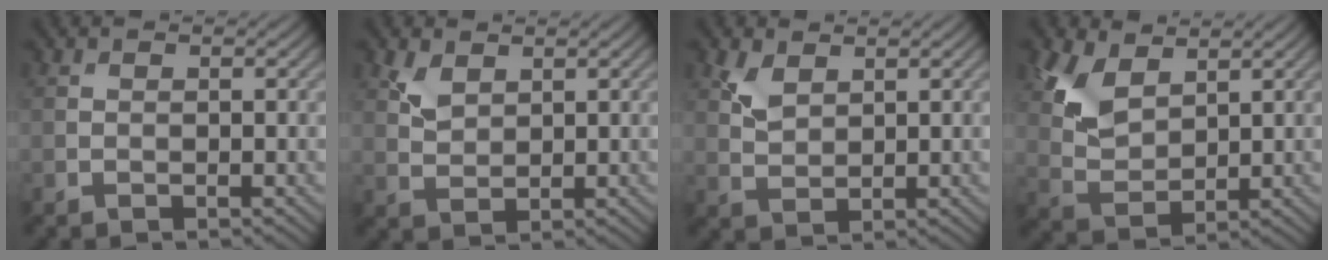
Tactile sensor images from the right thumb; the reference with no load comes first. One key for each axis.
{"total": 3.1, "fx": 1.9, "fy": 1.8, "fz": 1.7, "tx": -0.045, "ty": -0.003, "tz": 0.042}
{"total": 3.4, "fx": 2.0, "fy": 2.0, "fz": 2.0, "tx": -0.053, "ty": -0.002, "tz": 0.044}
{"total": 6.9, "fx": 3.7, "fy": 4.0, "fz": 4.3, "tx": -0.107, "ty": -0.004, "tz": 0.077}